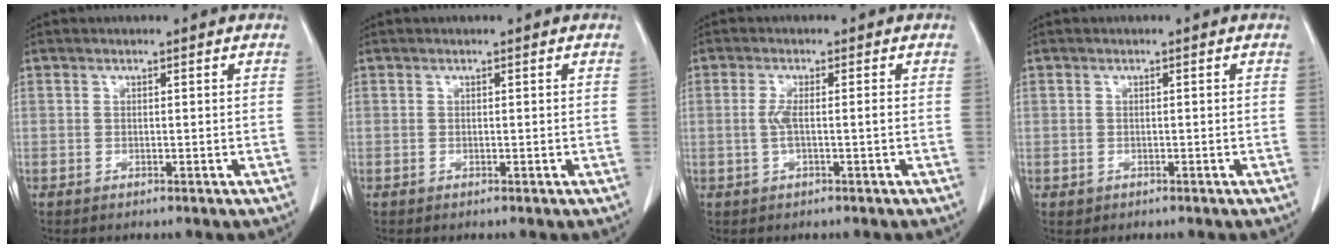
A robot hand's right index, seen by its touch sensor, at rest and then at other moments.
{"total": 0.0}
{"total": 2.7, "force": [-0.4, 0.2, 2.7], "torque": [-0.057, 0.000, -0.007]}
{"total": 1.0, "force": [-0.2, 1.0, 0.0], "torque": [0.000, 0.005, -0.002]}